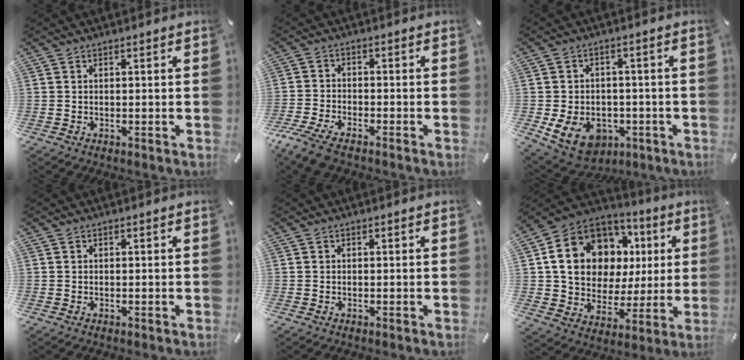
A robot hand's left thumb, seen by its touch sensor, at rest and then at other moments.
{"total": 5.8, "force": [-4.5, 2.0, 3.1], "torque": [-0.088, 0.002, -0.091]}
{"total": 10.8, "force": [-4.0, 8.3, 5.8], "torque": [-0.118, 0.018, -0.068]}
{"total": 0.0}
{"total": 0.0}
{"total": 17.0, "force": [5.0, 13.7, 8.8], "torque": [-0.163, -0.028, 0.099]}